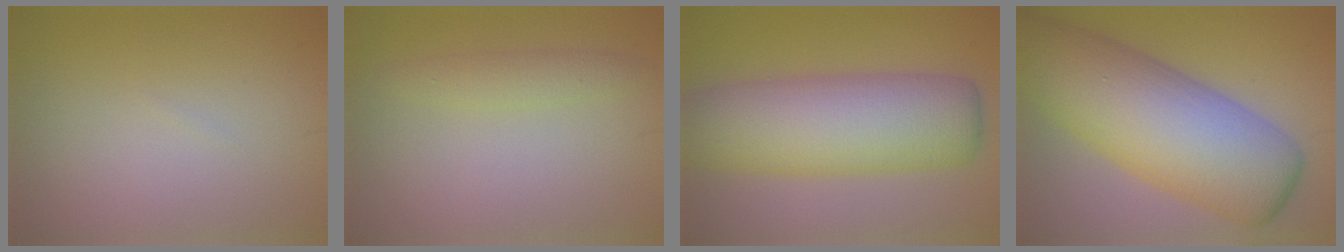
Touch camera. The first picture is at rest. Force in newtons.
{"total": 1.8, "press": 1.8, "slide": 0.1}
{"total": 10.9, "press": 10.9, "slide": 0.5}
{"total": 13.6, "press": 13.6, "slide": 0.4}